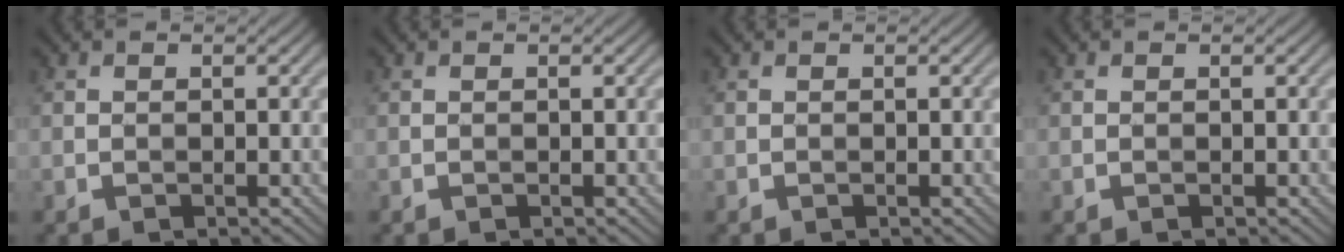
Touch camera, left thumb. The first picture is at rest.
{"total": 0.0}
{"total": 0.0}
{"total": 0.0}